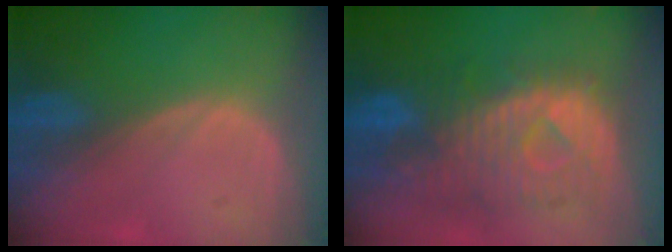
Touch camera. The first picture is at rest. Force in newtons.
{"total": 10.6, "press": 9.5, "slide": 4.6}